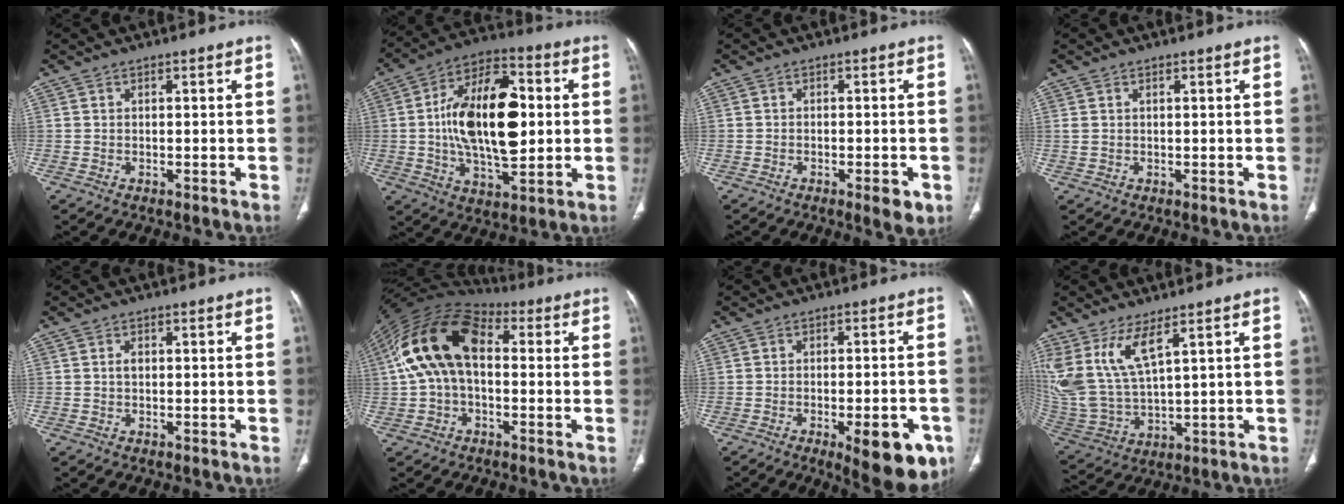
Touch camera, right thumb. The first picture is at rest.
{"total": 20.3, "force": [1.1, 10.0, 17.6], "torque": [-0.282, 0.011, 0.016]}
{"total": 4.3, "force": [-2.0, 1.5, 3.6], "torque": [-0.040, -0.001, -0.024]}
{"total": 1.0, "force": [0.2, 0.7, 0.7], "torque": [-0.025, 0.012, 0.012]}
{"total": 1.1, "force": [0.1, 0.7, 0.8], "torque": [-0.014, 0.002, 0.000]}
{"total": 16.4, "force": [1.6, 10.1, 12.8], "torque": [-0.239, 0.043, 0.020]}
{"total": 13.1, "force": [-6.1, 4.6, 10.5], "torque": [-0.103, 0.015, -0.071]}
{"total": 12.5, "force": [6.5, 4.5, 9.6], "torque": [-0.214, -0.032, 0.153]}